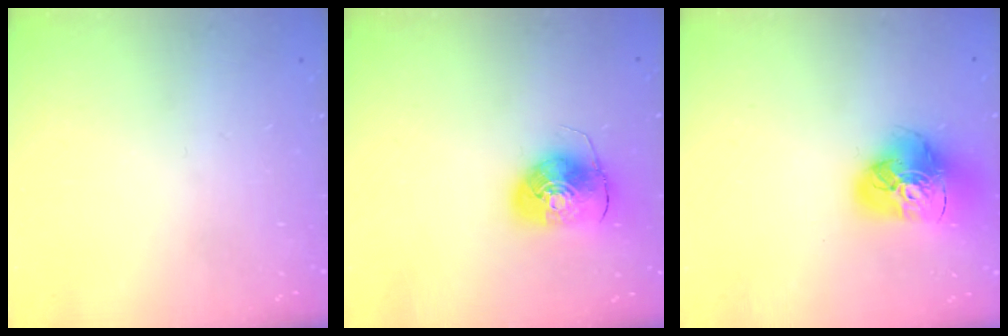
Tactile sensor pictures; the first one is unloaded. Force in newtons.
{"total": 9.2, "press": 9.0, "slide": 1.5}
{"total": 17.2, "press": 17.0, "slide": 1.9}